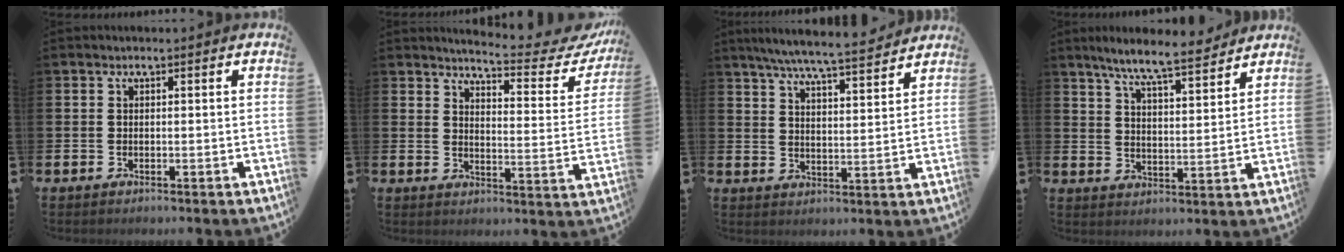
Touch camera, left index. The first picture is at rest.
{"total": 5.3, "force": [5.0, 0.6, 1.5], "torque": [-0.034, -0.050, 0.077]}
{"total": 6.9, "force": [6.5, 0.0, 2.4], "torque": [-0.063, -0.043, 0.112]}
{"total": 8.0, "force": [7.3, 0.6, 3.3], "torque": [-0.082, -0.037, 0.128]}